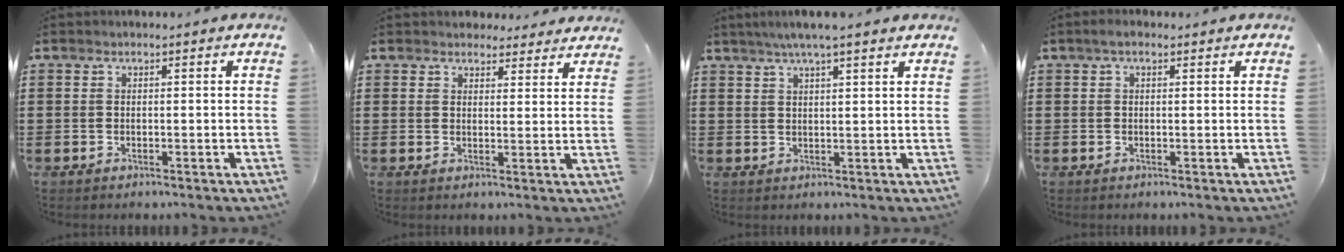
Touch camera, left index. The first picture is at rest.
{"total": 3.5, "force": [3.3, 1.1, 0.3], "torque": [-0.008, -0.009, 0.061]}
{"total": 4.2, "force": [3.3, 0.0, 2.6], "torque": [-0.058, 0.000, 0.058]}
{"total": 1.2, "force": [0.4, 0.7, 1.0], "torque": [-0.019, 0.006, 0.005]}